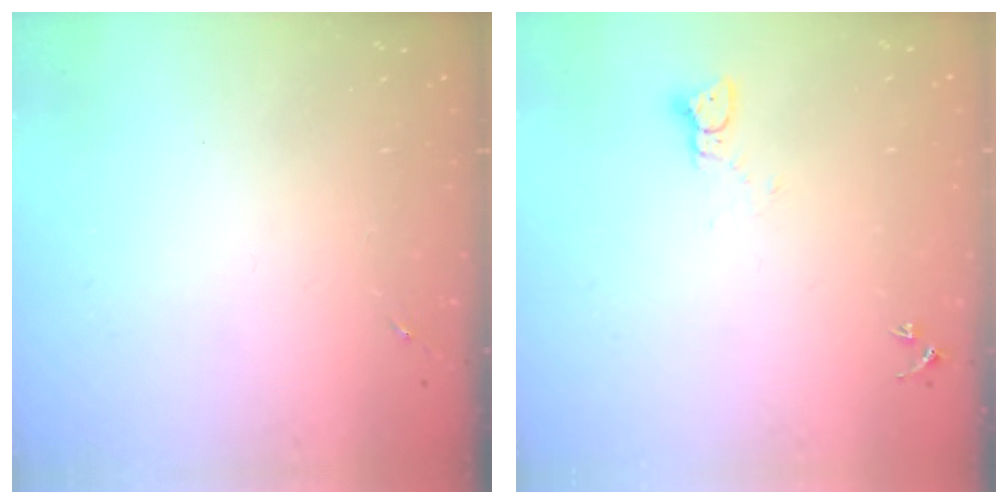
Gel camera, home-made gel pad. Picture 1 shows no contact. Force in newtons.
{"total": 3.3, "press": 3.3, "slide": 0.1}